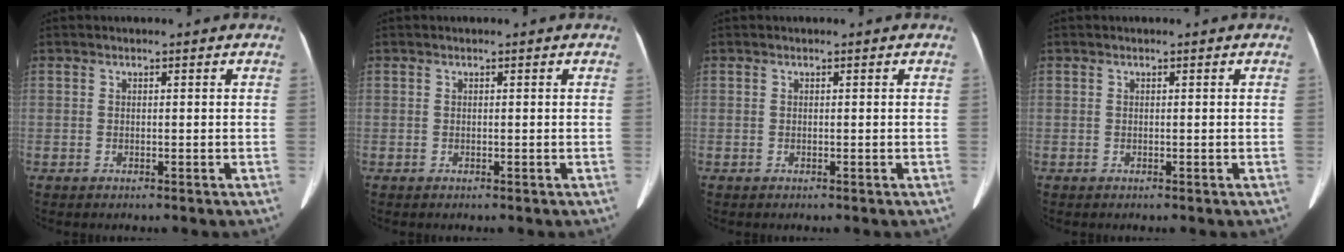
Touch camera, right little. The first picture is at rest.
{"total": 0.0}
{"total": 0.0}
{"total": 0.0}